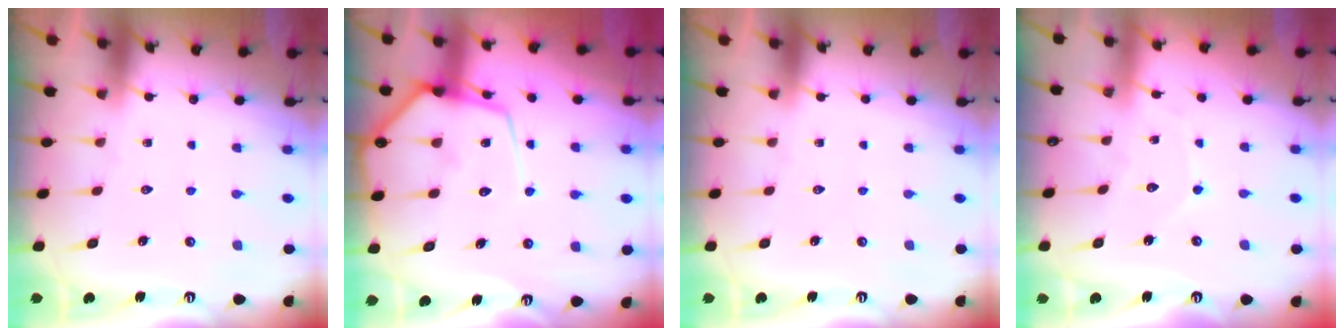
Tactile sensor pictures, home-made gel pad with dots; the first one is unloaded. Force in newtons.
{"total": 12.0, "press": 11.9, "slide": 1.3}
{"total": 0.0}
{"total": 3.9, "press": 3.9, "slide": 0.1}